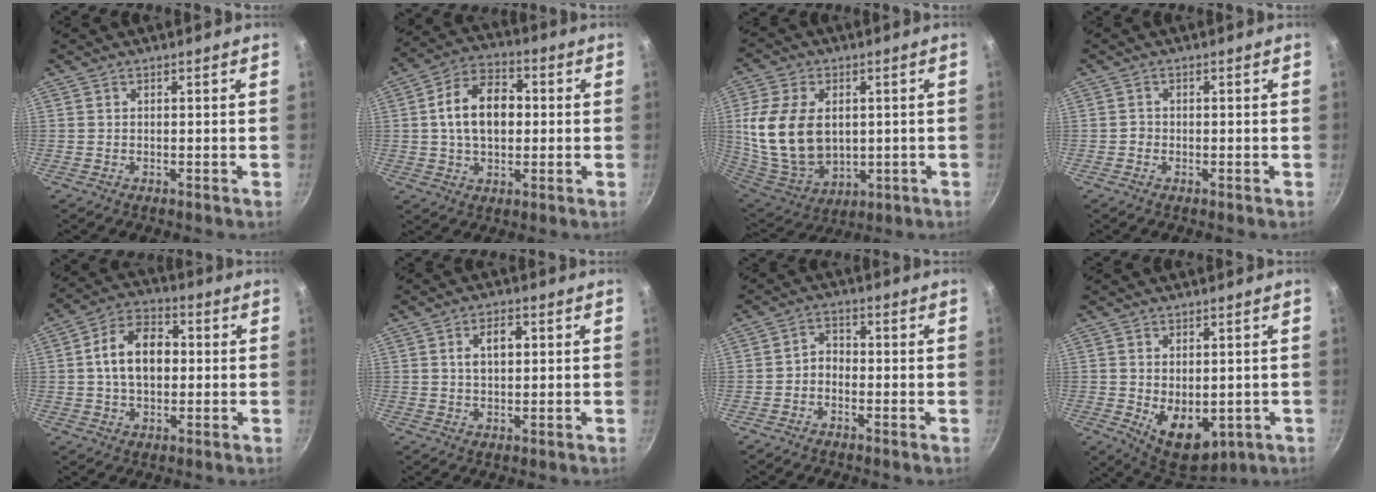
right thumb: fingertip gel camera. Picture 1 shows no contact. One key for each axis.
{"total": 12.6, "fx": 0.8, "fy": 8.4, "fz": 9.3, "tx": -0.128, "ty": 0.024, "tz": 0.003}
{"total": 18.5, "fx": 1.6, "fy": 12.8, "fz": 13.2, "tx": -0.246, "ty": -0.013, "tz": 0.050}
{"total": 0.9, "fx": -0.4, "fy": 0.7, "fz": 0.1, "tx": 0.000, "ty": 0.003, "tz": -0.010}
{"total": 11.8, "fx": 0.8, "fy": 7.9, "fz": 8.8, "tx": -0.118, "ty": 0.025, "tz": 0.001}
{"total": 5.1, "fx": 1.1, "fy": 3.1, "fz": 4.0, "tx": -0.053, "ty": 0.006, "tz": 0.018}
{"total": 2.9, "fx": -1.4, "fy": 2.2, "fz": 1.4, "tx": -0.011, "ty": 0.021, "tz": -0.031}
{"total": 9.8, "fx": -1.3, "fy": 6.4, "fz": 7.3, "tx": -0.088, "ty": -0.017, "tz": 0.001}